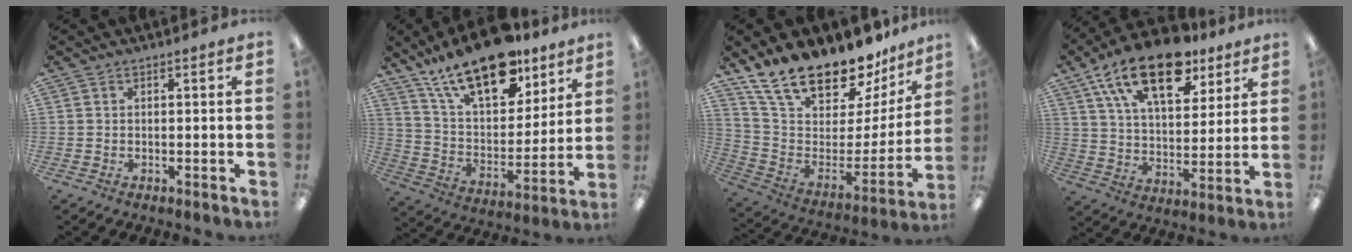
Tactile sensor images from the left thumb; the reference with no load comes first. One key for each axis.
{"total": 21.5, "fx": 15.1, "fy": 9.3, "fz": 12.1, "tx": -0.220, "ty": -0.086, "tz": 0.265}
{"total": 21.0, "fx": 17.8, "fy": 7.6, "fz": 8.1, "tx": -0.148, "ty": -0.134, "tz": 0.323}
{"total": 21.0, "fx": 13.4, "fy": 10.0, "fz": 12.8, "tx": -0.221, "ty": -0.059, "tz": 0.234}